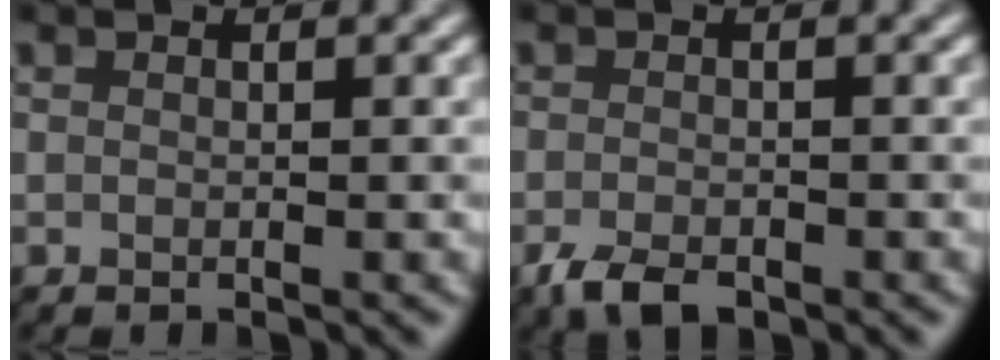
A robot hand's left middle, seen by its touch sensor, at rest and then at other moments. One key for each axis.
{"total": 2.7, "fx": -1.7, "fy": 1.2, "fz": 1.6, "tx": -0.034, "ty": -0.004, "tz": -0.035}